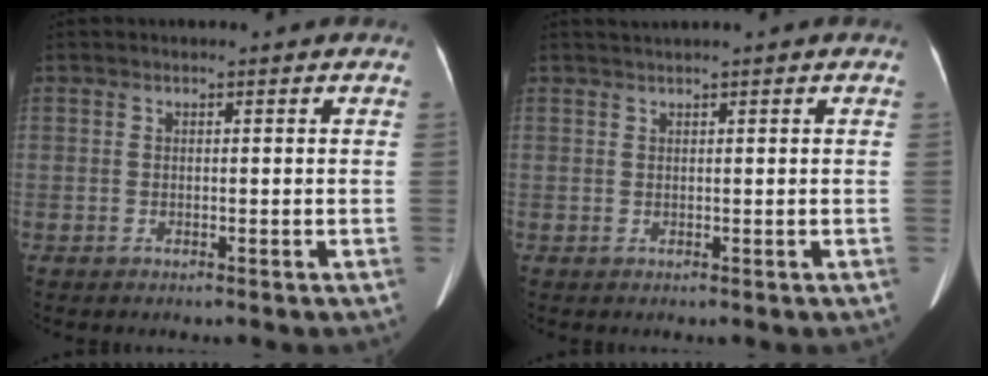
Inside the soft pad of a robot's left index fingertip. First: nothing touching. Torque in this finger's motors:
{"motor_torque": [0.00, -0.07, -0.12, -0.02]}